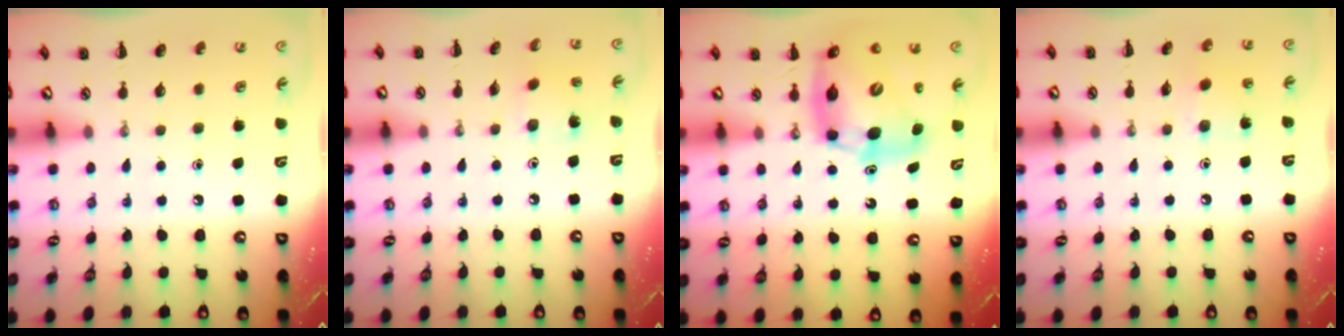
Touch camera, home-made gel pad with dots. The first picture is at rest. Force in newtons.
{"total": 1.7, "press": 1.6, "slide": 0.7}
{"total": 12.3, "press": 11.8, "slide": 3.5}
{"total": 3.8, "press": 3.8, "slide": 0.5}